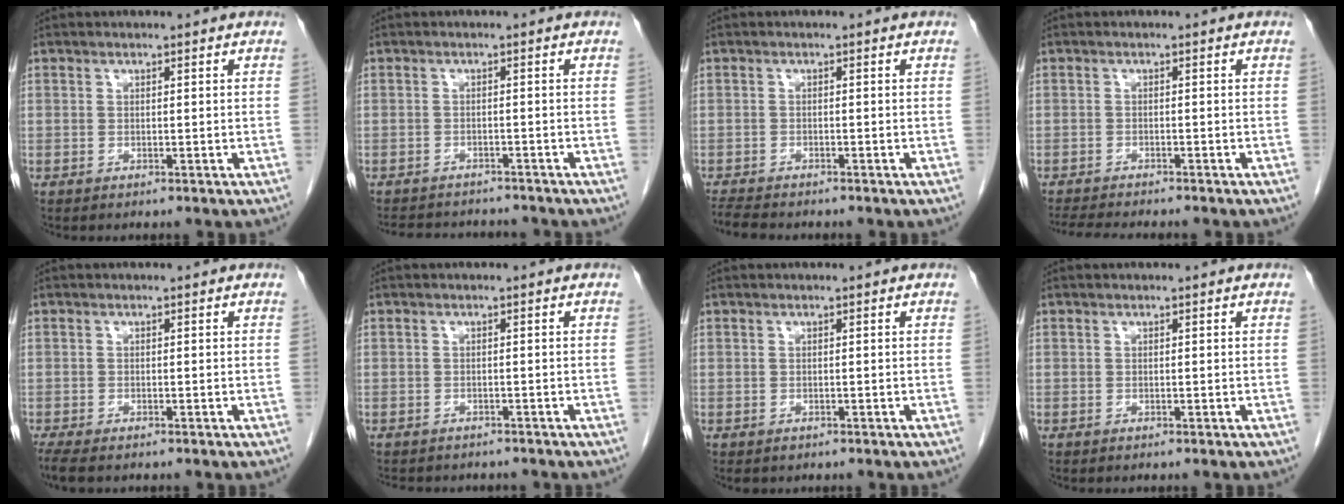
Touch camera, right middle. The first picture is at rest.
{"total": 8.9, "force": [-8.2, 2.4, 2.3], "torque": [-0.039, 0.006, -0.107]}
{"total": 4.3, "force": [-3.8, 1.2, 1.6], "torque": [-0.030, -0.010, -0.060]}
{"total": 6.8, "force": [-6.2, 0.6, 2.8], "torque": [-0.041, -0.013, -0.097]}
{"total": 3.7, "force": [-2.9, 1.0, 2.0], "torque": [-0.043, -0.013, -0.047]}
{"total": 6.2, "force": [-5.4, 2.5, 1.8], "torque": [-0.025, 0.002, -0.068]}
{"total": 0.5, "force": [-0.3, 0.4, 0.1], "torque": [-0.008, 0.002, -0.002]}
{"total": 0.0}